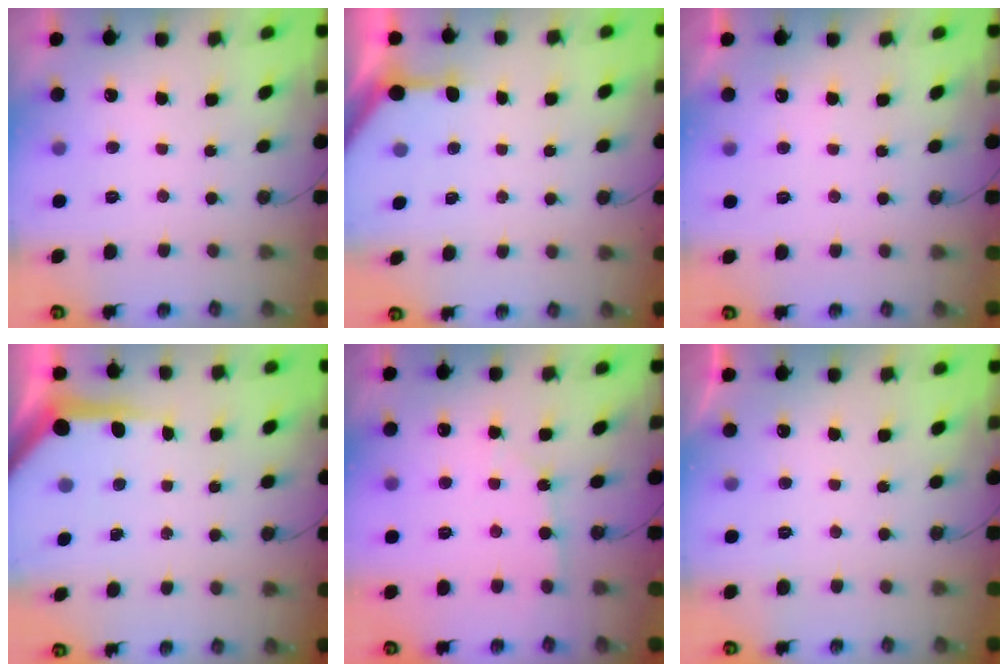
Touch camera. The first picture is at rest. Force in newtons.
{"total": 3.8, "press": 3.8, "slide": 0.3}
{"total": 2.9, "press": 2.9, "slide": 0.5}
{"total": 6.8, "press": 6.8, "slide": 0.5}
{"total": 2.4, "press": 2.3, "slide": 0.3}
{"total": 0.0}